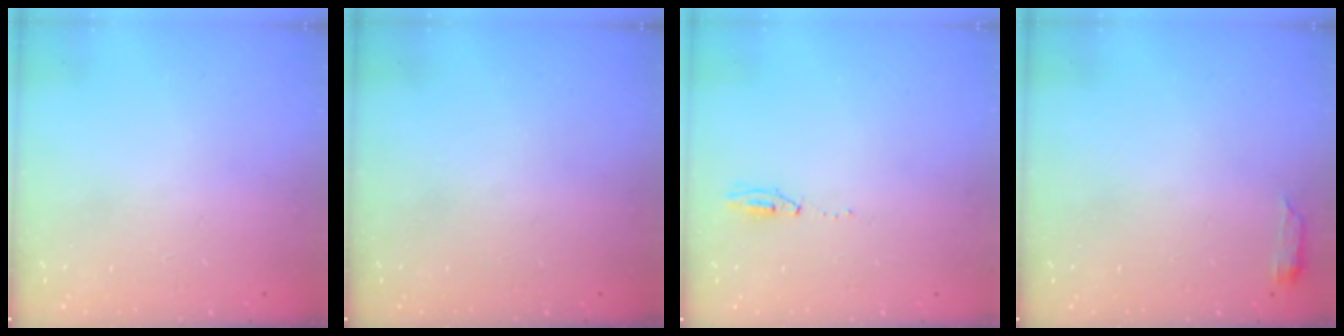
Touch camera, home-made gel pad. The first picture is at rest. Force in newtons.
{"total": 0.0}
{"total": 5.0, "press": 3.7, "slide": 3.3}
{"total": 2.6, "press": 2.6, "slide": 0.5}